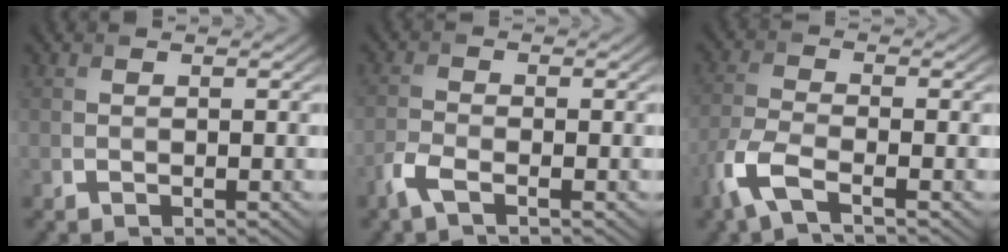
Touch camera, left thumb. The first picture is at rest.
{"total": 3.0, "force": [-2.0, 0.8, 2.1], "torque": [-0.056, -0.005, -0.051]}
{"total": 5.4, "force": [-3.3, 1.5, 4.0], "torque": [-0.101, -0.011, -0.085]}